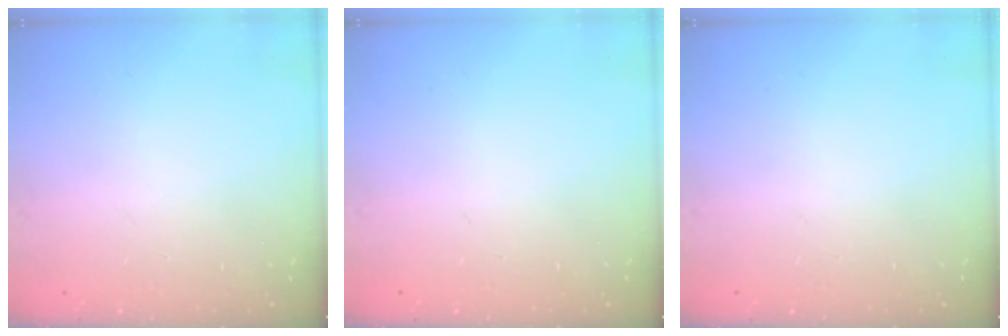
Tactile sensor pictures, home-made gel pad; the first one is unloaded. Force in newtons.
{"total": 0.0}
{"total": 0.0}